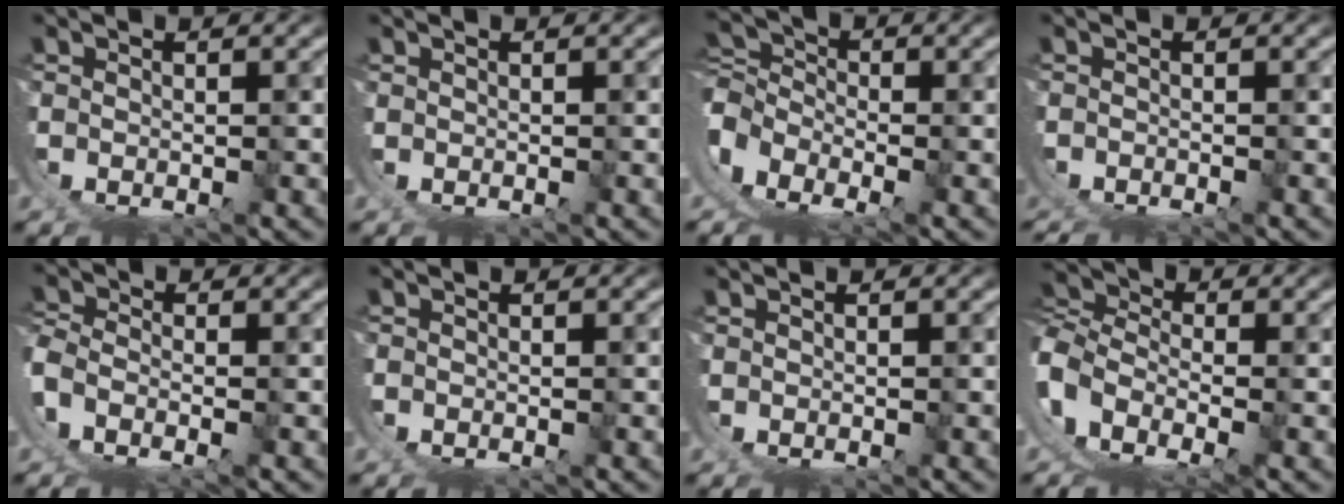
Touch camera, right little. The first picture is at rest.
{"total": 0.0}
{"total": 7.7, "force": [-1.9, 6.4, 3.8], "torque": [-0.103, -0.037, -0.031]}
{"total": 2.9, "force": [-2.2, 1.7, 0.6], "torque": [-0.018, -0.009, -0.036]}
{"total": 3.0, "force": [-1.5, 1.3, 2.2], "torque": [-0.055, -0.018, -0.021]}
{"total": 0.7, "force": [-0.4, -0.6, 0.0], "torque": [0.005, -0.003, -0.005]}
{"total": 0.0}
{"total": 8.8, "force": [-1.1, 6.9, 5.3], "torque": [-0.133, -0.026, -0.025]}